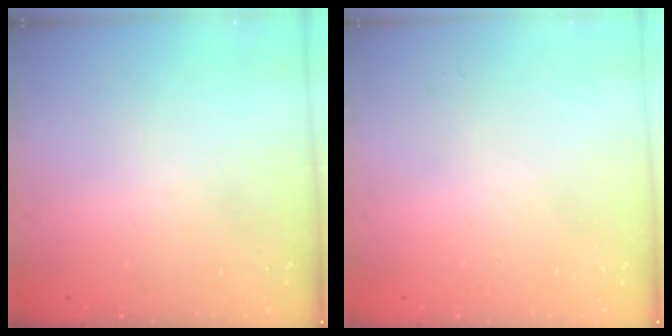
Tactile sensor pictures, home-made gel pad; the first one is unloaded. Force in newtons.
{"total": 0.0}